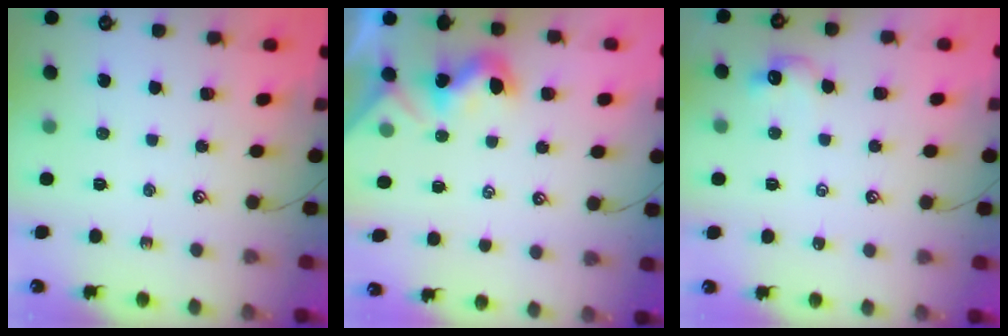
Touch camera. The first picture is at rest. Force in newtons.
{"total": 1.3, "press": 1.3, "slide": 0.3}
{"total": 2.3, "press": 2.2, "slide": 0.5}